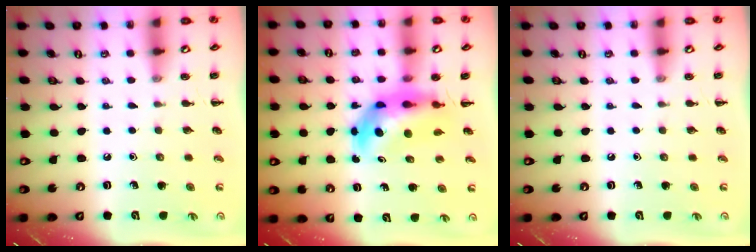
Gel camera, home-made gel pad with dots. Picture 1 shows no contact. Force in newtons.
{"total": 7.7, "press": 7.4, "slide": 2.2}
{"total": 0.0}